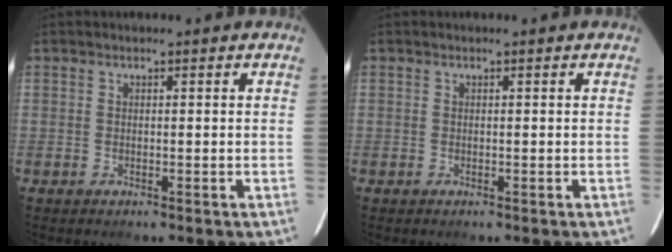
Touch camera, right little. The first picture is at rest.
{"total": 0.0}